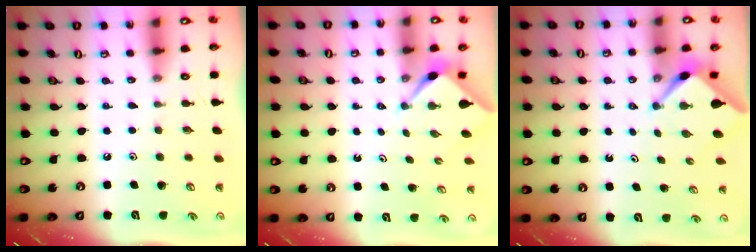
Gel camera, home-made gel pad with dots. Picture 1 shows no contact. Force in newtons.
{"total": 2.4, "press": 2.4, "slide": 0.1}
{"total": 2.6, "press": 2.6, "slide": 0.3}